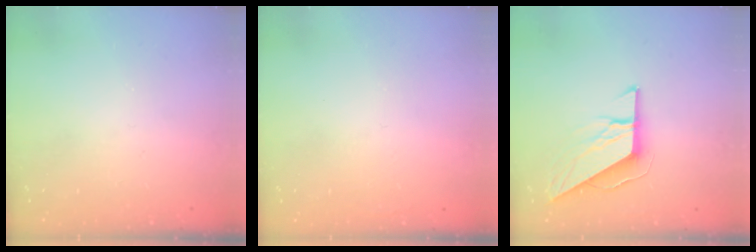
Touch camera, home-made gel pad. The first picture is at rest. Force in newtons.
{"total": 1.6, "press": 1.6, "slide": 0.1}
{"total": 8.8, "press": 8.8, "slide": 0.5}